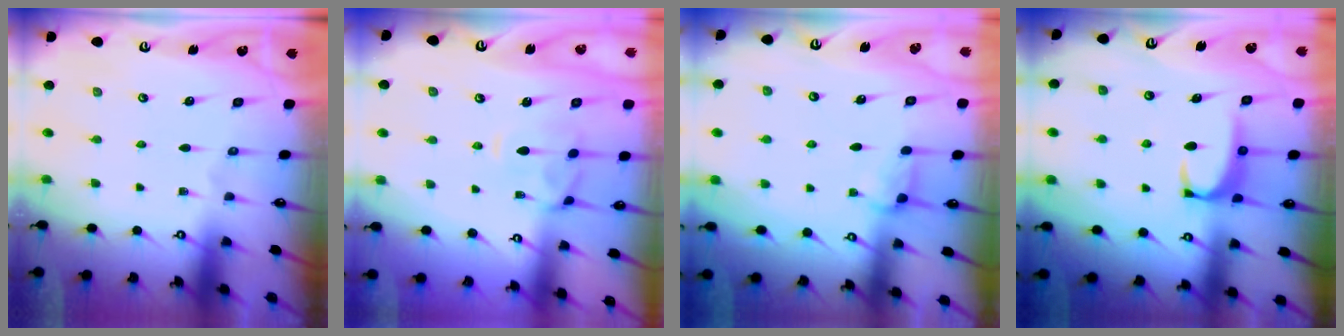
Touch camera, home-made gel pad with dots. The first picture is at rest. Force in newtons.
{"total": 2.6, "press": 2.4, "slide": 1.0}
{"total": 2.5, "press": 2.5, "slide": 0.6}
{"total": 2.3, "press": 2.2, "slide": 0.6}